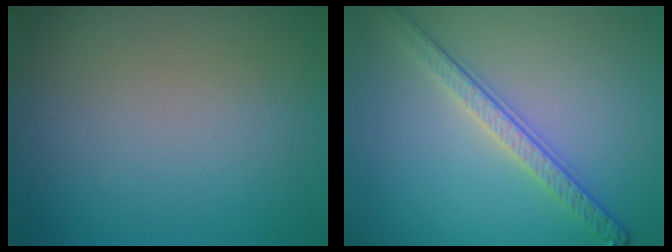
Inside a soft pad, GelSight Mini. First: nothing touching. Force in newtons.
{"total": 3.5, "press": 2.8, "slide": 2.0}